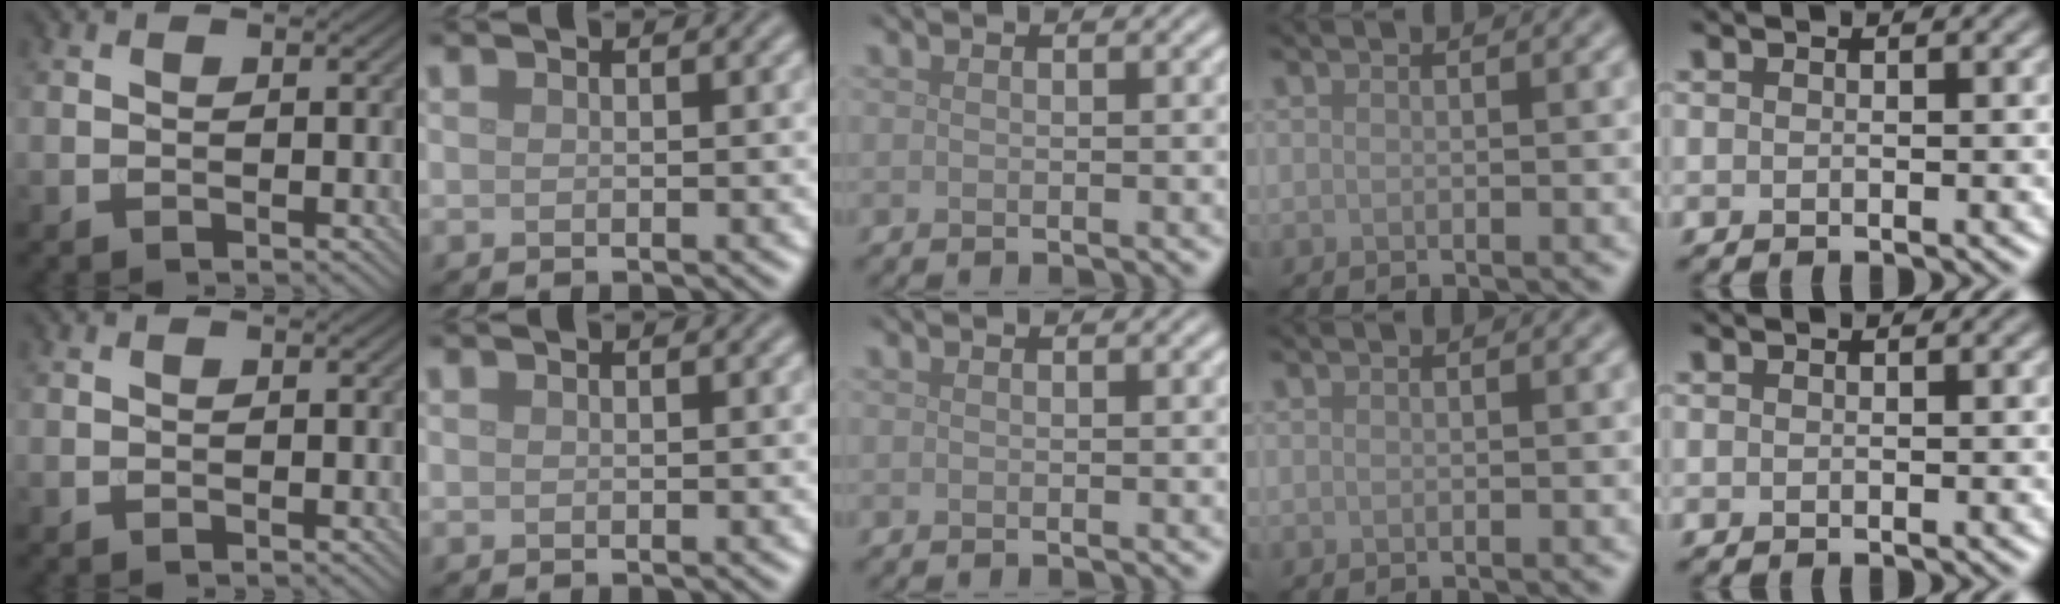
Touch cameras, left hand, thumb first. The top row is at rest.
{}